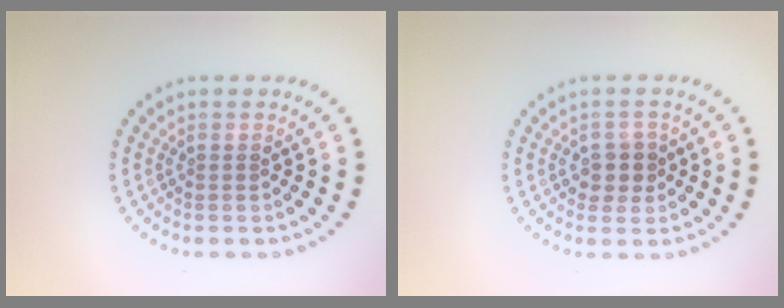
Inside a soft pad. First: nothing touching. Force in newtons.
{"total": 2.2, "press": 2.0, "slide": 0.9}